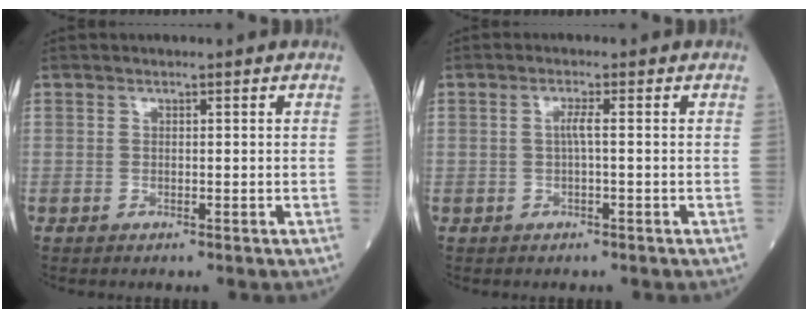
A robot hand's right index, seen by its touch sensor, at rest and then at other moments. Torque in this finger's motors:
{"motor_torque": [0.26, -0.02, 0.22, 0.03]}